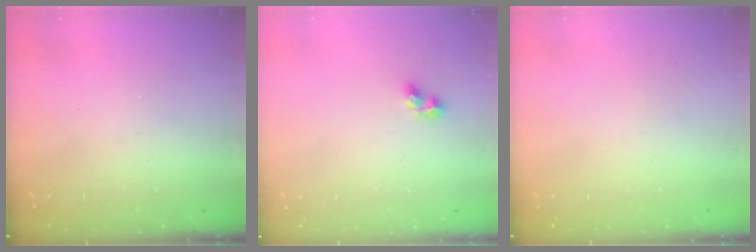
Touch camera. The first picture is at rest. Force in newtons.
{"total": 4.4, "press": 4.3, "slide": 0.8}
{"total": 0.0}